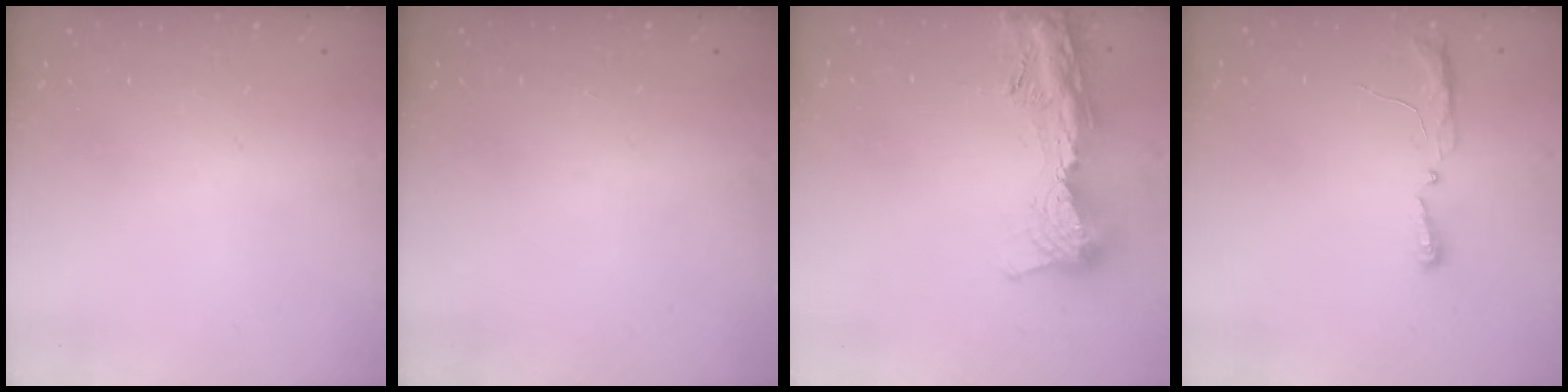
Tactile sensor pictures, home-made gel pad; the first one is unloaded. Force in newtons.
{"total": 0.0}
{"total": 15.6, "press": 15.5, "slide": 1.6}
{"total": 8.2, "press": 5.2, "slide": 6.2}